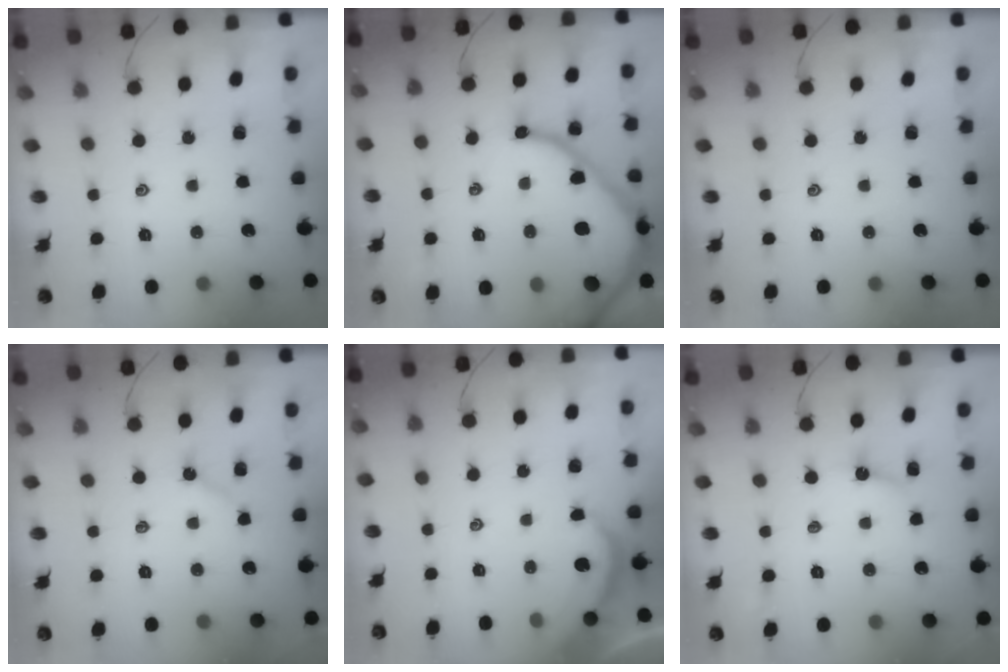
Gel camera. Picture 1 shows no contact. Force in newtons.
{"total": 15.9, "press": 15.7, "slide": 1.8}
{"total": 0.0}
{"total": 2.2, "press": 2.2, "slide": 0.4}
{"total": 2.6, "press": 2.6, "slide": 0.2}
{"total": 3.4, "press": 3.4, "slide": 0.4}